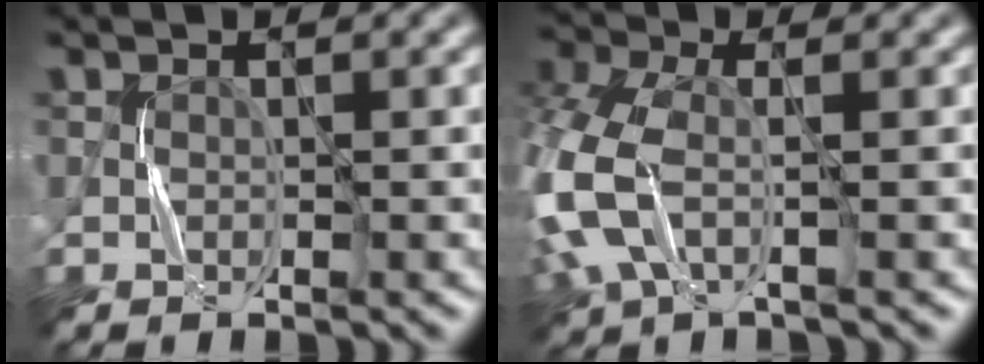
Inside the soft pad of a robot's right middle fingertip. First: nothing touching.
{"total": 7.0, "force": [-1.5, 4.0, 5.5], "torque": [-0.158, -0.001, -0.043]}